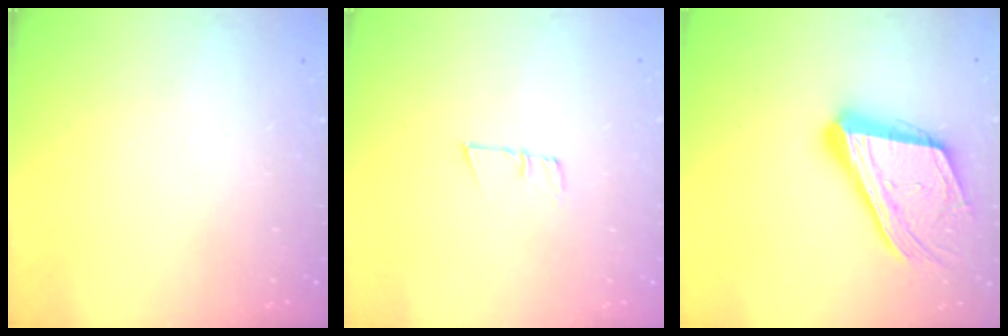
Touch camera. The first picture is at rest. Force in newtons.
{"total": 5.4, "press": 5.2, "slide": 1.3}
{"total": 21.0, "press": 20.8, "slide": 2.7}